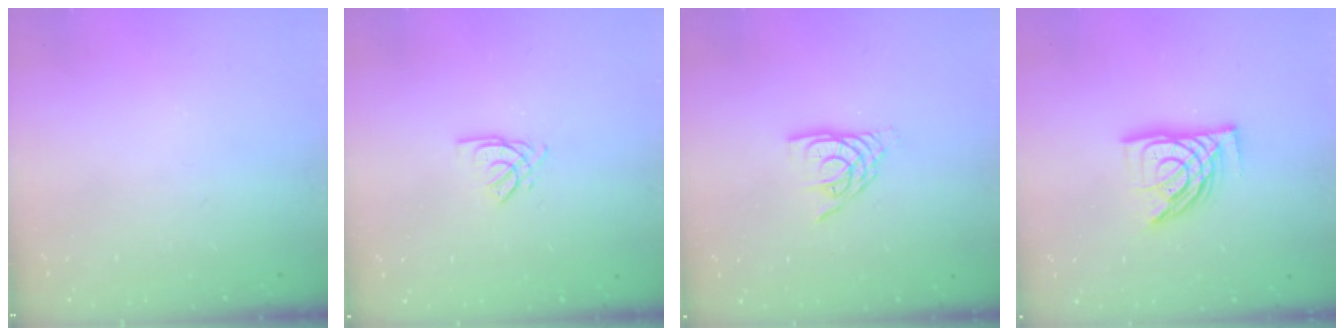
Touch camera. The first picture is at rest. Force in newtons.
{"total": 2.6, "press": 2.6, "slide": 0.1}
{"total": 9.6, "press": 9.5, "slide": 0.9}
{"total": 12.1, "press": 12.0, "slide": 1.4}